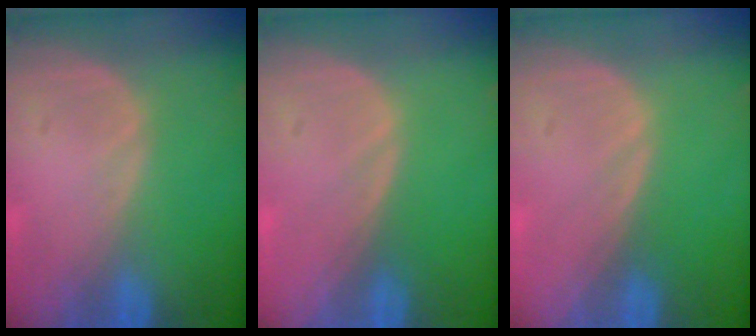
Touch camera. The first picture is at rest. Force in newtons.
{"total": 0.0}
{"total": 0.0}